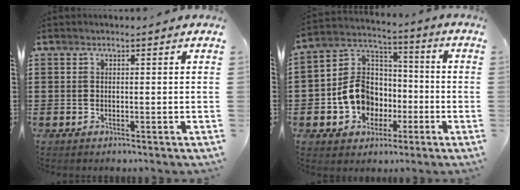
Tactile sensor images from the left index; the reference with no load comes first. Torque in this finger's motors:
{"motor_torque": [1.81, 0.33, 0.86, 0.09]}